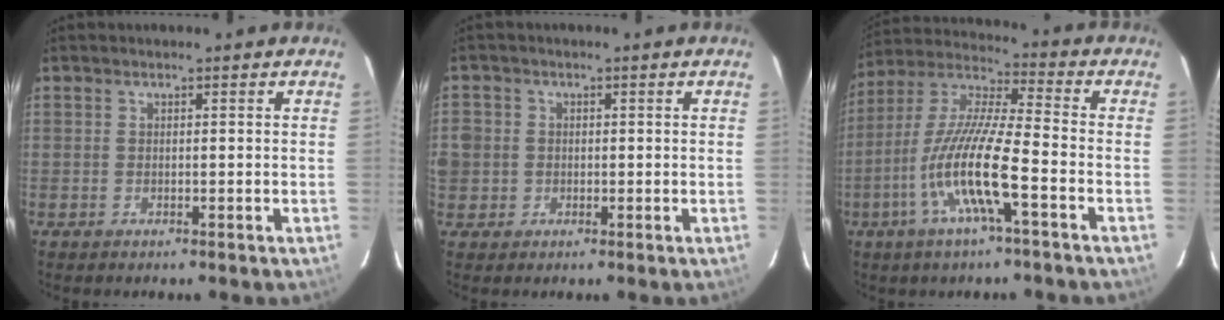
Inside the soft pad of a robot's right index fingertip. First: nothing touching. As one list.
[{"total": 5.0, "force": [-0.4, 4.8, 1.3], "torque": [-0.036, 0.011, -0.003]}, {"total": 14.8, "force": [-5.7, 1.5, 13.6], "torque": [-0.274, -0.006, -0.117]}]